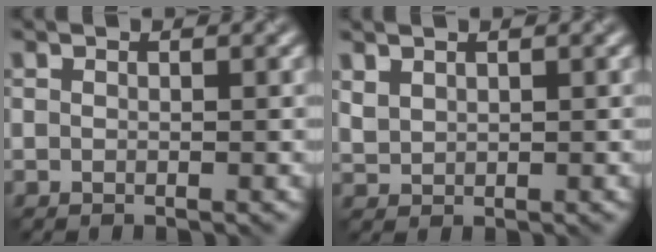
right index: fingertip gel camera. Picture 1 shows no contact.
{"total": 1.4, "force": [1.1, 0.7, 0.4], "torque": [-0.014, 0.000, 0.028]}